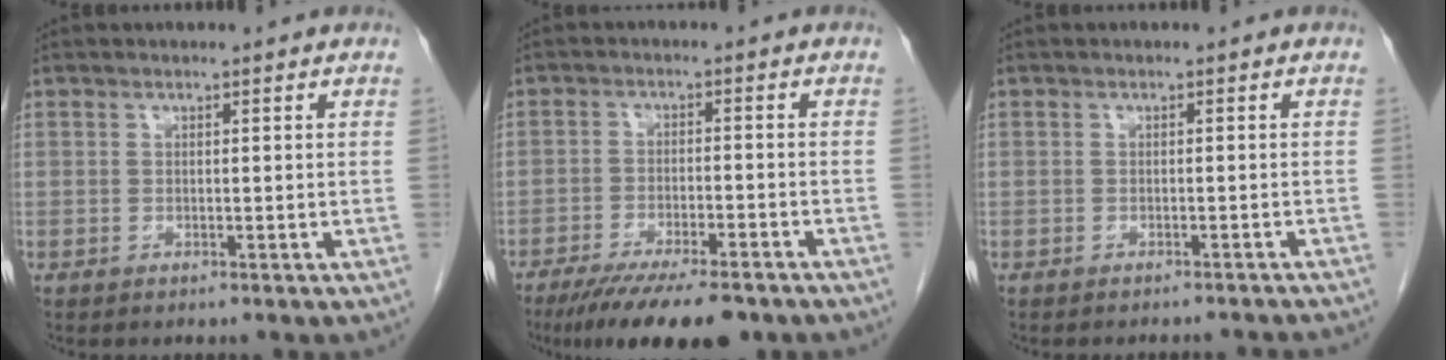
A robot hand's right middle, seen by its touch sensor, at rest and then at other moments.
{"total": 13.5, "force": [-10.8, 3.0, 7.7], "torque": [-0.112, -0.017, -0.166]}
{"total": 6.9, "force": [-6.6, 0.7, 1.7], "torque": [-0.017, -0.008, -0.069]}